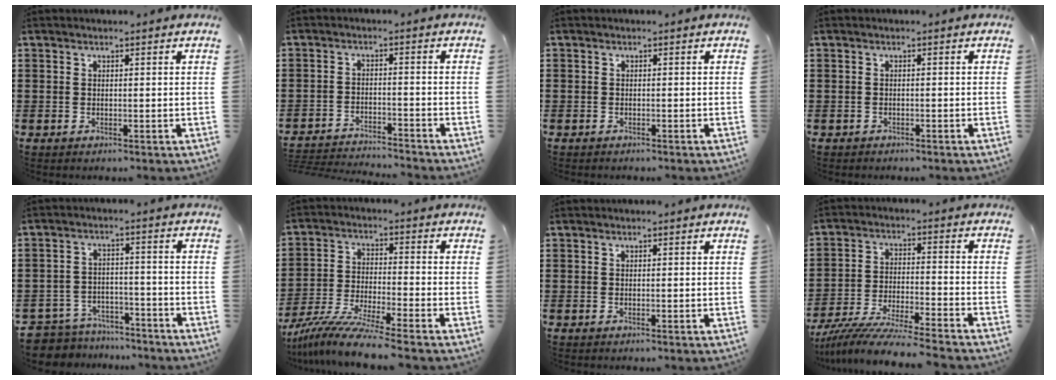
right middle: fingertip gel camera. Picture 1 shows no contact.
{"total": 3.3, "force": [-3.3, 0.0, 0.3], "torque": [-0.011, 0.001, -0.070]}
{"total": 0.7, "force": [-0.6, 0.4, 0.0], "torque": [0.000, 0.002, -0.013]}
{"total": 0.5, "force": [-0.5, 0.1, 0.0], "torque": [-0.001, 0.000, -0.011]}
{"total": 5.5, "force": [-5.5, 0.9, 0.1], "torque": [-0.019, 0.007, -0.116]}
{"total": 8.4, "force": [-7.3, -0.4, 4.1], "torque": [-0.090, -0.013, -0.143]}
{"total": 0.0}
{"total": 8.0, "force": [-7.6, -0.4, 2.6], "torque": [-0.056, -0.009, -0.148]}